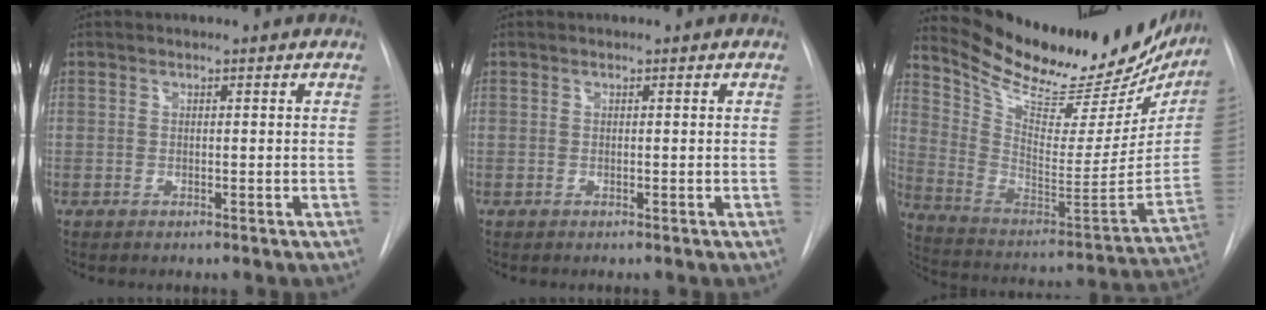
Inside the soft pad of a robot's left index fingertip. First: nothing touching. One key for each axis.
{"total": 0.0}
{"total": 30.5, "fx": 26.0, "fy": 8.9, "fz": 13.2, "tx": -0.219, "ty": -0.052, "tz": 0.368}